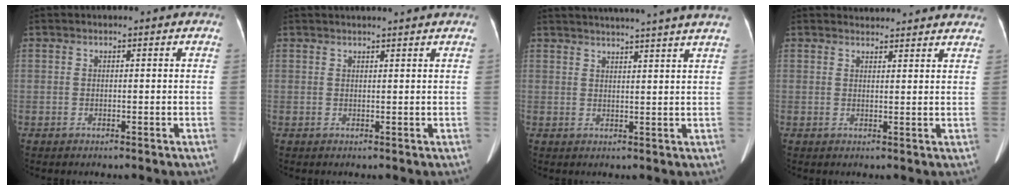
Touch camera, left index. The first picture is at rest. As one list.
[{"total": 4.5, "force": [4.2, -0.5, 1.5], "torque": [-0.016, 0.020, 0.048]}, {"total": 15.4, "force": [14.0, -1.6, 6.4], "torque": [-0.106, -0.014, 0.171]}, {"total": 8.5, "force": [8.4, 1.3, 0.9], "torque": [0.006, 0.013, 0.078]}]